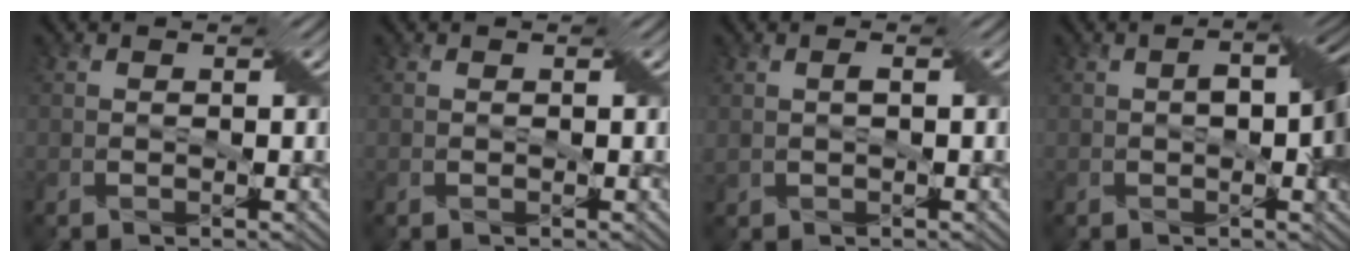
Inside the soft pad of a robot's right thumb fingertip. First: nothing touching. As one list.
[{"total": 0.0}, {"total": 1.1, "force": [0.2, 0.5, 1.0], "torque": [-0.026, 0.007, 0.006]}, {"total": 8.7, "force": [0.1, 3.6, 8.0], "torque": [-0.109, 0.005, 0.003]}]